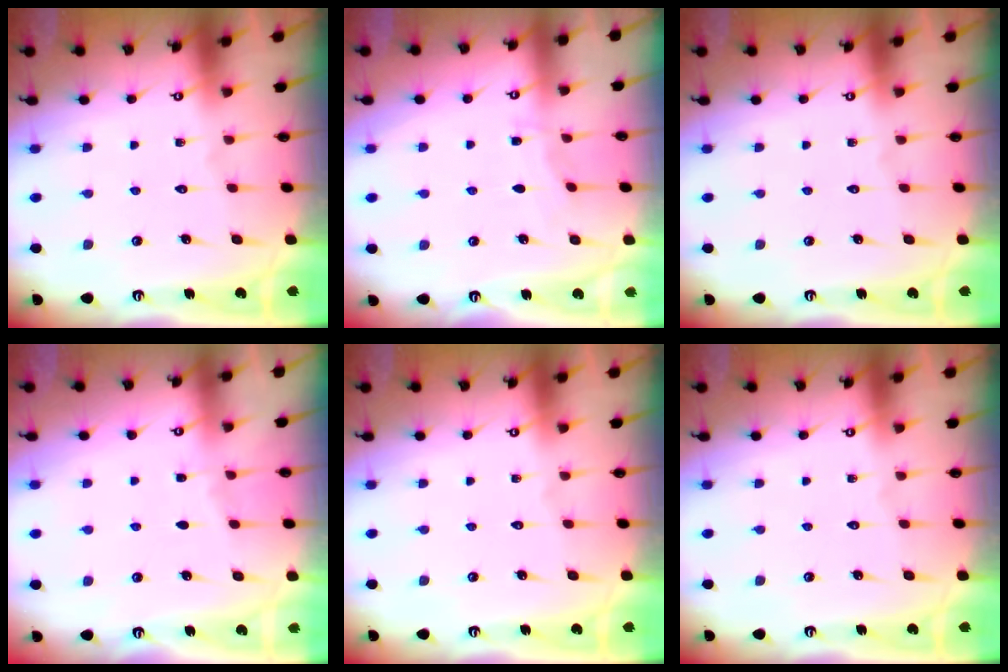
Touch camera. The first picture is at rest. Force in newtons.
{"total": 2.3, "press": 2.3, "slide": 0.3}
{"total": 0.0}
{"total": 3.6, "press": 3.5, "slide": 0.5}
{"total": 0.0}
{"total": 0.0}